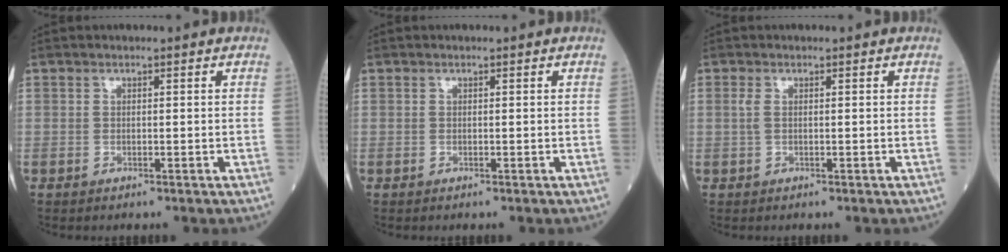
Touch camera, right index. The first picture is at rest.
{"total": 0.0}
{"total": 1.0, "force": [0.2, 0.2, 0.9], "torque": [-0.028, -0.002, 0.002]}